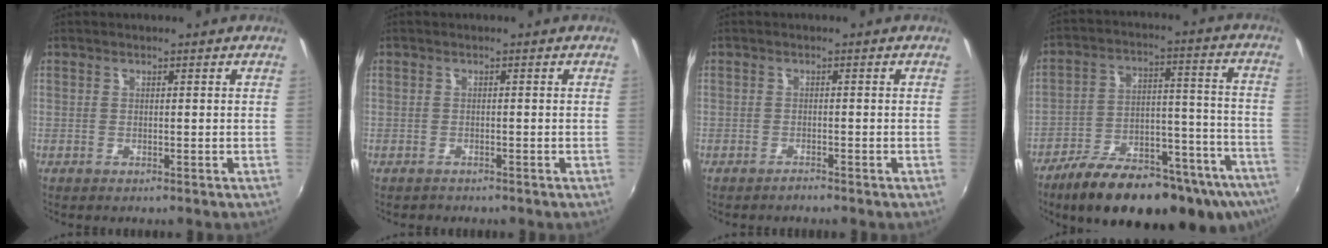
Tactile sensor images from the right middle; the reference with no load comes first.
{"total": 1.1, "force": [-0.9, 0.6, 0.0], "torque": [-0.004, 0.001, -0.015]}
{"total": 1.1, "force": [-1.1, 0.2, 0.2], "torque": [-0.006, -0.002, -0.019]}
{"total": 26.8, "force": [-18.8, 9.6, 16.5], "torque": [-0.250, -0.020, -0.260]}